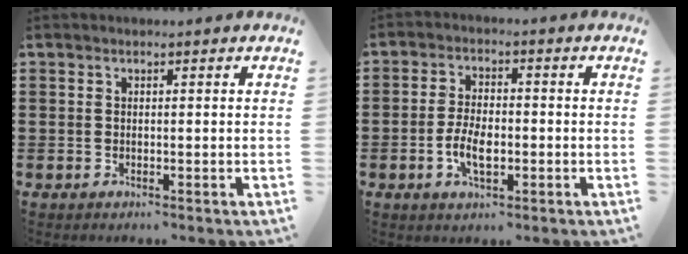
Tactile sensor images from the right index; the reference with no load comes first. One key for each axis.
{"total": 5.2, "fx": -1.4, "fy": 2.6, "fz": 4.3, "tx": -0.094, "ty": 0.001, "tz": -0.029}